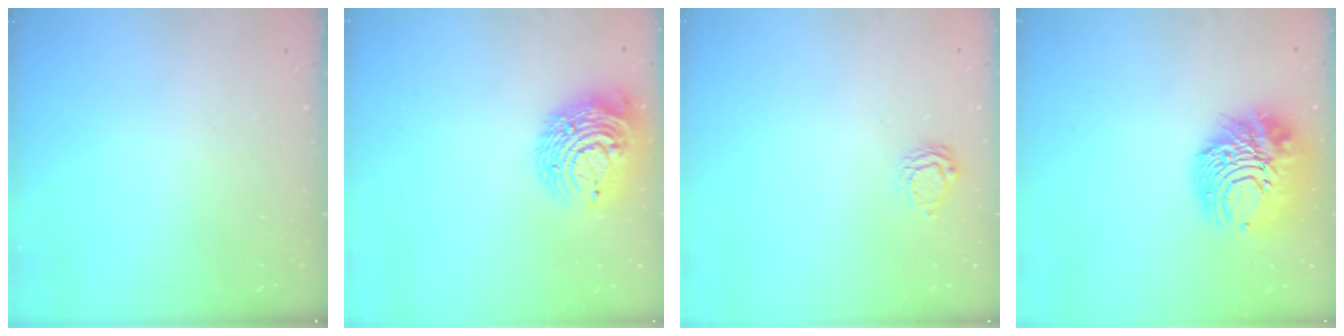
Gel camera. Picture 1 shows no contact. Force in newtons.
{"total": 12.6, "press": 12.5, "slide": 1.7}
{"total": 6.0, "press": 6.0, "slide": 0.4}
{"total": 15.1, "press": 15.0, "slide": 1.5}